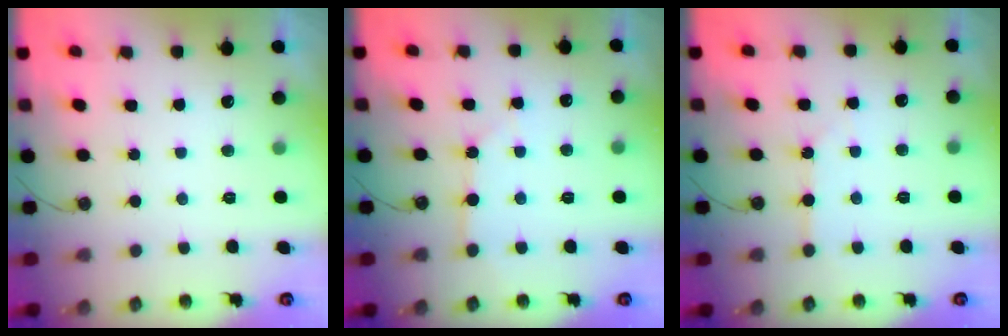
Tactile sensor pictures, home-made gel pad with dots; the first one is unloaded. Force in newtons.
{"total": 3.6, "press": 3.6, "slide": 0.5}
{"total": 3.3, "press": 3.3, "slide": 0.6}